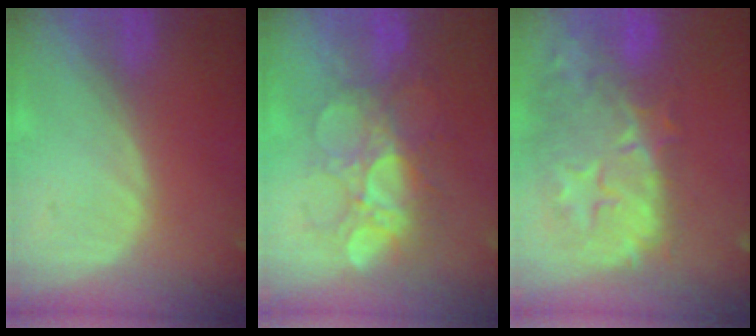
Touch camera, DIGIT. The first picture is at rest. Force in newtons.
{"total": 9.1, "press": 8.6, "slide": 2.9}
{"total": 13.4, "press": 11.7, "slide": 6.4}